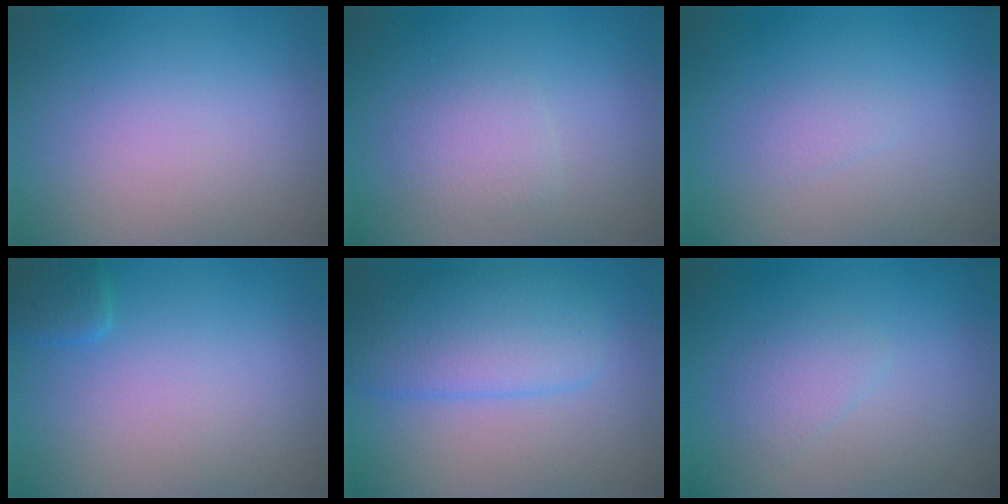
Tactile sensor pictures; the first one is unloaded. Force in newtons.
{"total": 1.9, "press": 1.9, "slide": 0.1}
{"total": 0.8, "press": 0.8, "slide": 0.1}
{"total": 1.5, "press": 1.5, "slide": 0.1}
{"total": 4.4, "press": 4.4, "slide": 0.1}
{"total": 1.5, "press": 1.5, "slide": 0.1}